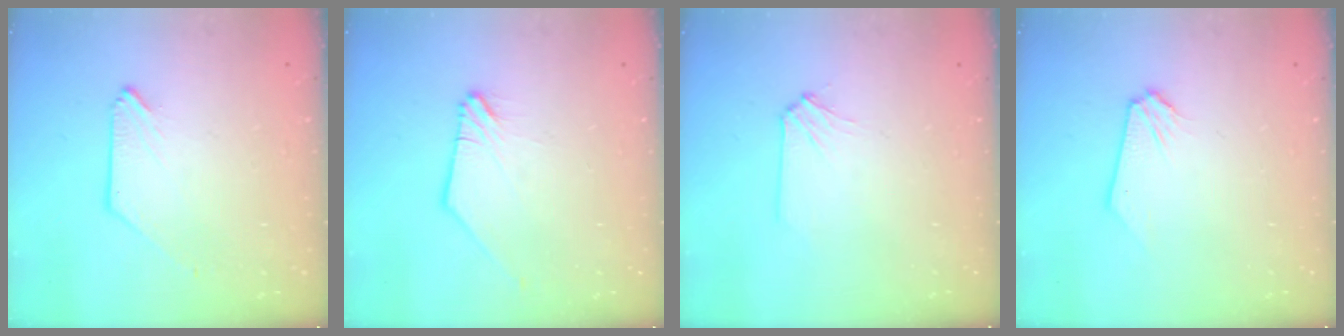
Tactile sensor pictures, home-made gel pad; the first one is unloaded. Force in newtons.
{"total": 1.2, "press": 1.2, "slide": 0.2}
{"total": 1.7, "press": 1.6, "slide": 0.3}
{"total": 0.0}